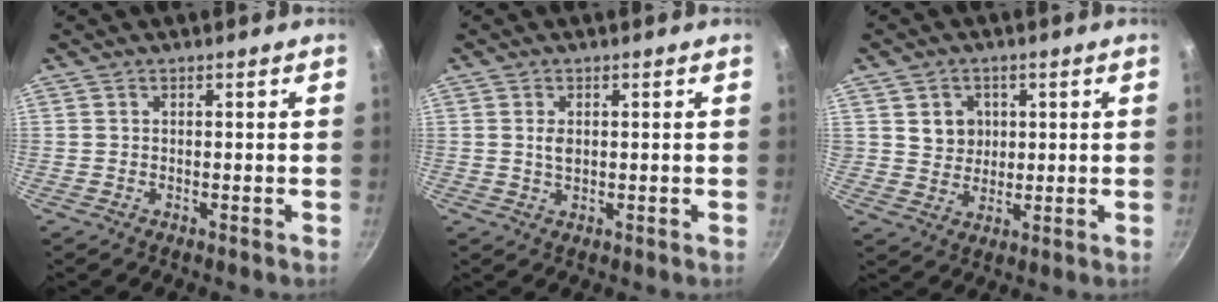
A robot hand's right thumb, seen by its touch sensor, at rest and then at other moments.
{"total": 2.2, "force": [0.3, 1.3, 1.7], "torque": [-0.026, -0.002, 0.005]}
{"total": 5.6, "force": [1.5, 5.0, 2.0], "torque": [-0.005, -0.004, 0.029]}